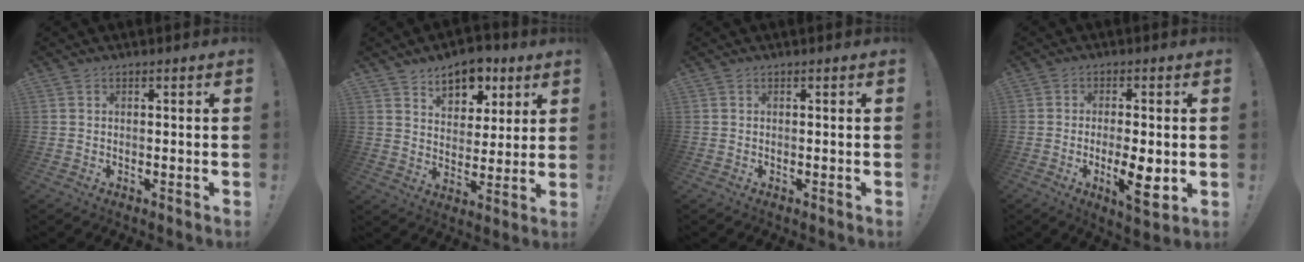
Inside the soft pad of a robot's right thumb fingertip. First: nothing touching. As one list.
[{"total": 10.0, "force": [6.5, 6.3, 4.4], "torque": [-0.061, -0.036, 0.120]}, {"total": 0.0}, {"total": 9.9, "force": [-2.4, 2.8, 9.2], "torque": [-0.154, -0.003, -0.040]}]